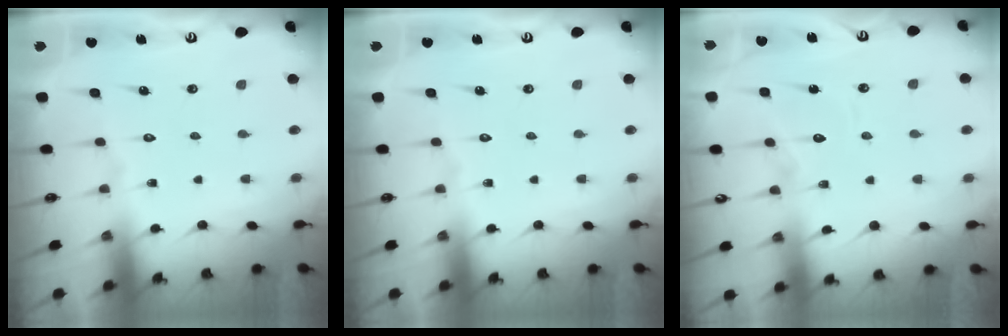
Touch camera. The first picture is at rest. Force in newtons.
{"total": 0.0}
{"total": 7.7, "press": 7.7, "slide": 0.6}